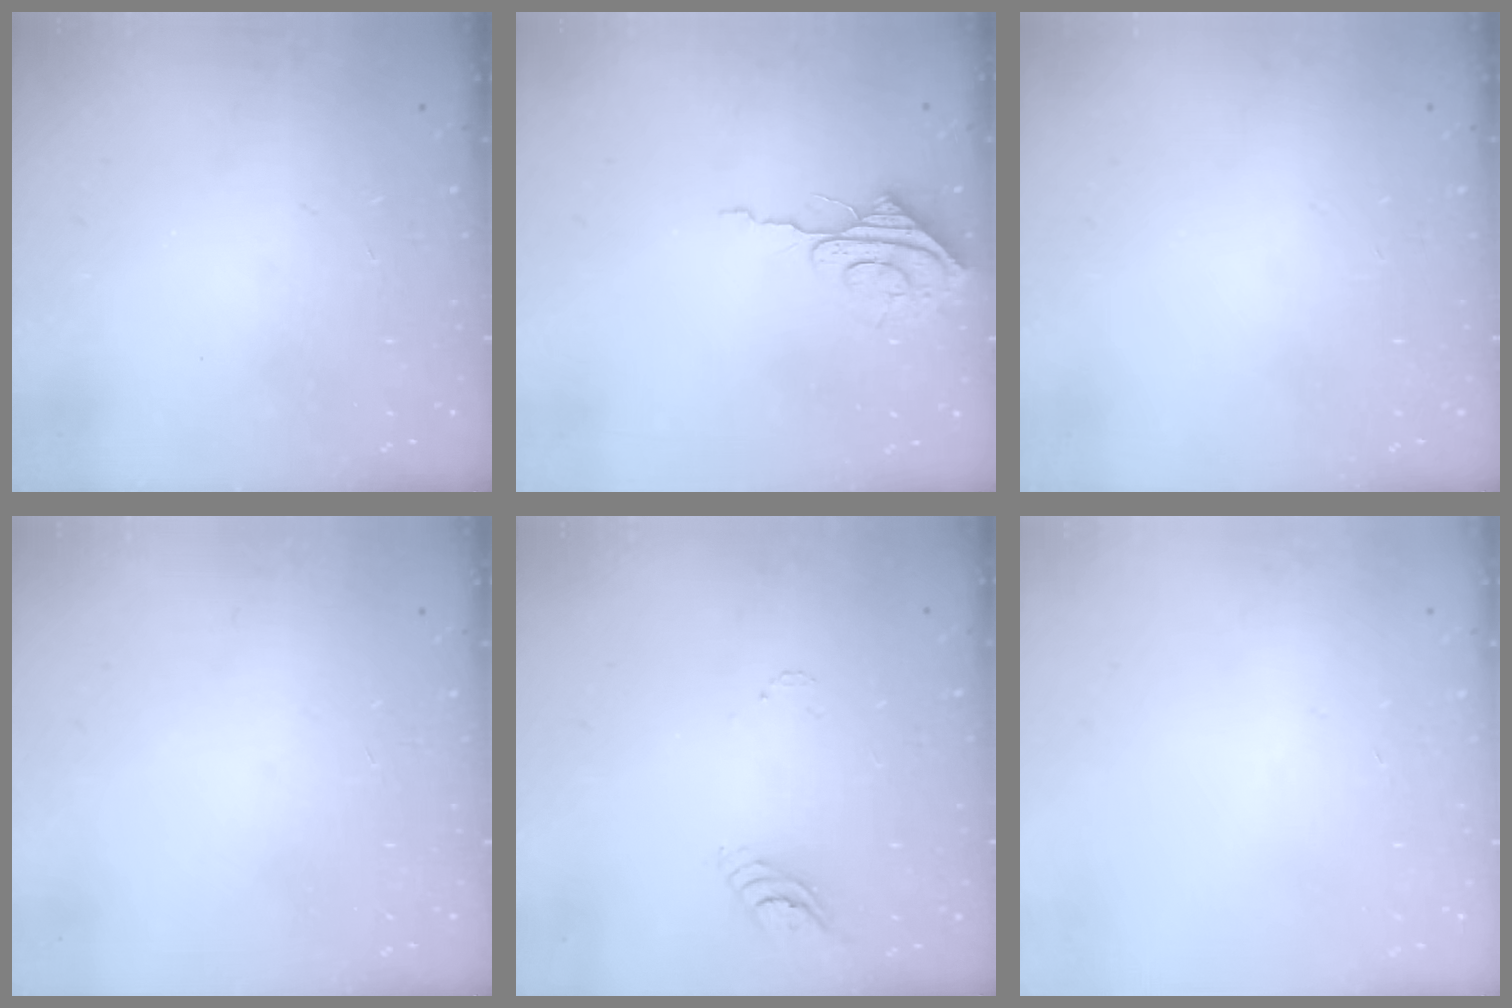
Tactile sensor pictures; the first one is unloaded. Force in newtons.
{"total": 8.1, "press": 8.0, "slide": 0.9}
{"total": 0.0}
{"total": 0.0}
{"total": 3.6, "press": 3.6, "slide": 0.5}
{"total": 0.0}